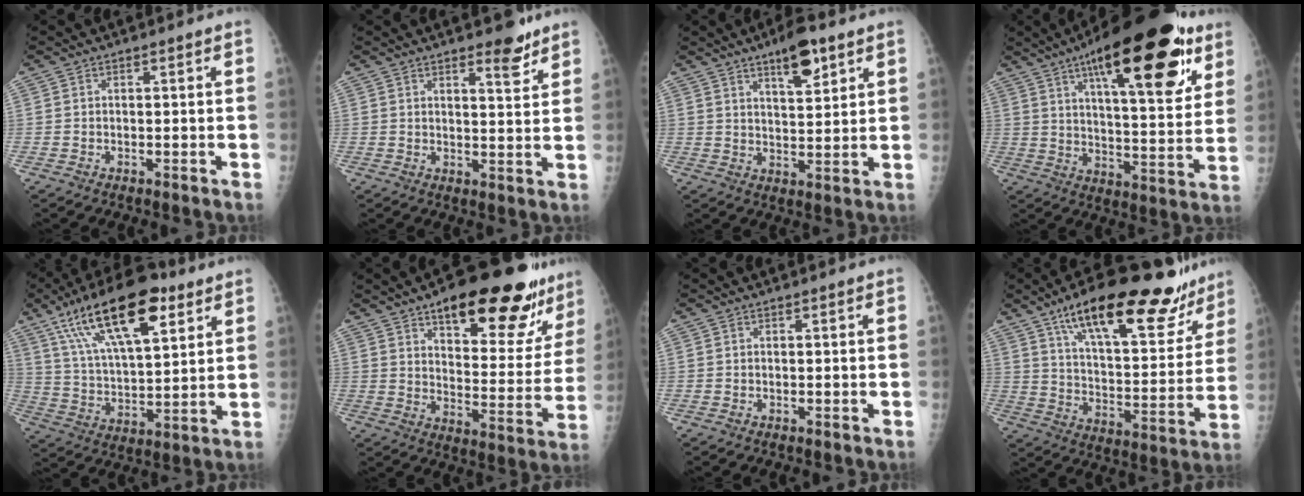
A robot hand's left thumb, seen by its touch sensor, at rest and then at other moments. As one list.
[{"total": 5.2, "force": [3.8, 1.4, 3.3], "torque": [-0.033, -0.027, 0.051]}, {"total": 8.3, "force": [5.1, 2.5, 6.1], "torque": [-0.081, -0.028, 0.080]}, {"total": 27.7, "force": [15.0, 8.8, 21.5], "torque": [-0.290, -0.035, 0.225]}, {"total": 22.2, "force": [11.9, 8.4, 16.7], "torque": [-0.270, -0.024, 0.211]}, {"total": 24.6, "force": [16.2, 8.8, 16.3], "torque": [-0.172, -0.065, 0.227]}, {"total": 0.0}, {"total": 27.3, "force": [18.7, 9.4, 17.5], "torque": [-0.221, -0.058, 0.283]}]